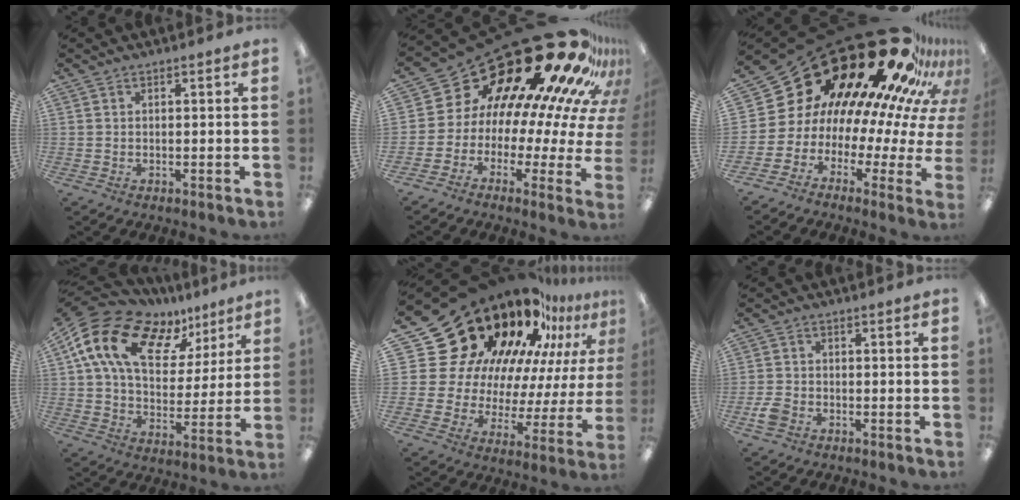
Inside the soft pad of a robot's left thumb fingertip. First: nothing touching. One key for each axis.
{"total": 28.2, "fx": 17.4, "fy": 13.0, "fz": 18.0, "tx": -0.249, "ty": -0.179, "tz": 0.333}
{"total": 32.1, "fx": 20.1, "fy": 16.2, "fz": 19.1, "tx": -0.249, "ty": -0.209, "tz": 0.411}
{"total": 18.3, "fx": 10.1, "fy": 10.7, "fz": 10.9, "tx": -0.215, "ty": -0.040, "tz": 0.183}
{"total": 27.8, "fx": 19.7, "fy": 16.0, "fz": 11.4, "tx": -0.181, "ty": -0.178, "tz": 0.388}
{"total": 3.4, "fx": -1.7, "fy": 2.3, "fz": 1.8, "tx": -0.040, "ty": 0.004, "tz": -0.033}